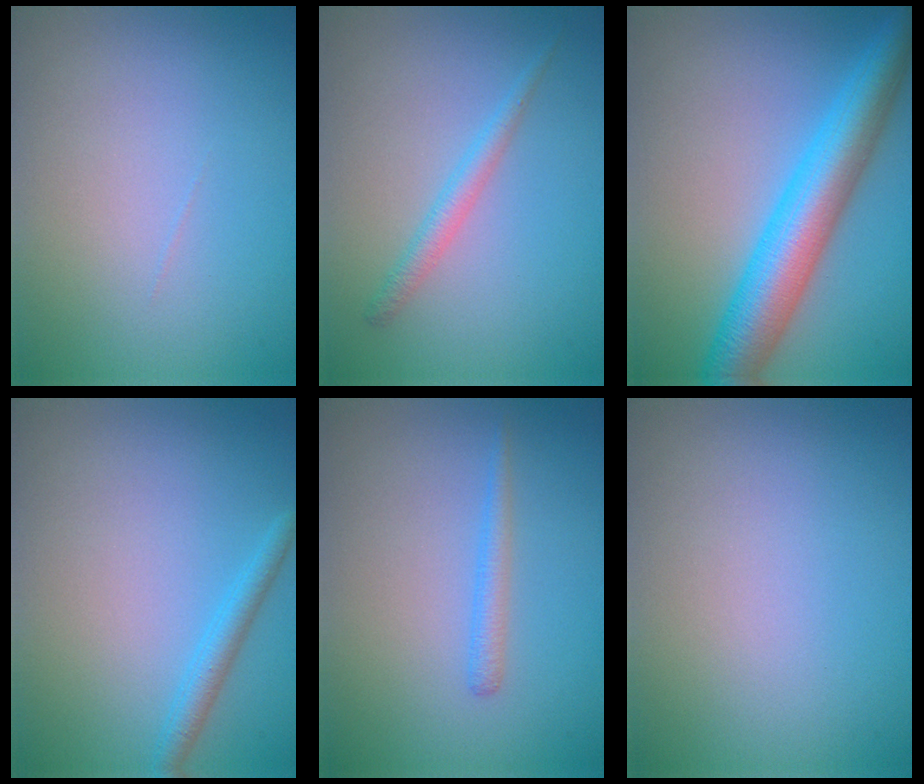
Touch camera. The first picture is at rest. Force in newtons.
{"total": 1.7, "press": 1.7, "slide": 0.1}
{"total": 7.7, "press": 7.7, "slide": 0.2}
{"total": 1.9, "press": 1.9, "slide": 0.2}
{"total": 1.3, "press": 1.3, "slide": 0.1}
{"total": 0.0}